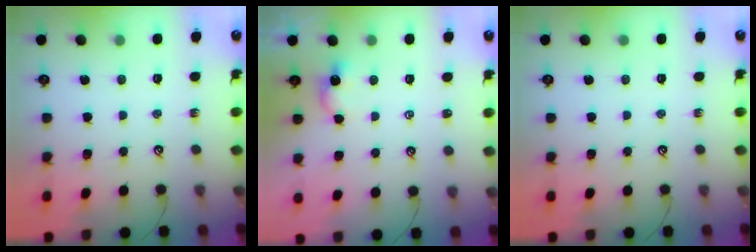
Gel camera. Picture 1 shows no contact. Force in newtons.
{"total": 0.5, "press": 0.5, "slide": 0.2}
{"total": 0.0}